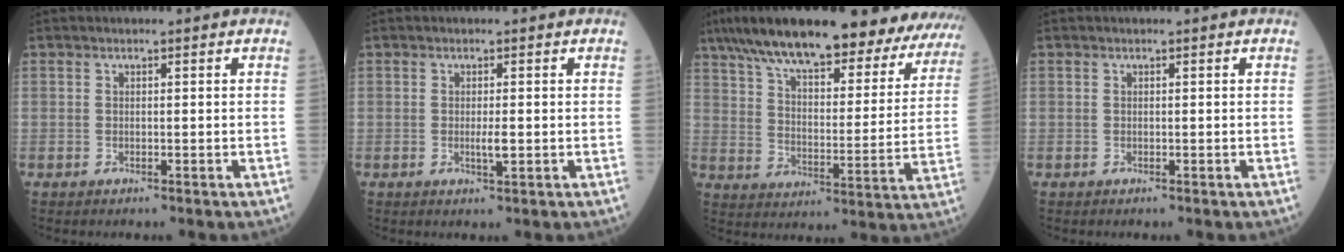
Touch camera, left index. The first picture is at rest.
{"total": 1.7, "force": [-0.1, 0.3, 1.7], "torque": [-0.032, -0.002, 0.000]}
{"total": 30.5, "force": [25.9, 6.9, 14.6], "torque": [-0.236, -0.010, 0.337]}
{"total": 0.0}